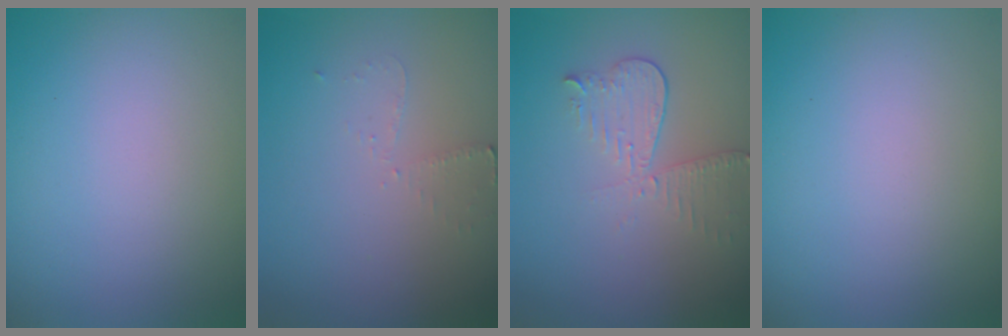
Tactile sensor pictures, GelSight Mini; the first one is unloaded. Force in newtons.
{"total": 1.2, "press": 1.1, "slide": 0.3}
{"total": 3.0, "press": 2.7, "slide": 1.4}
{"total": 0.0}